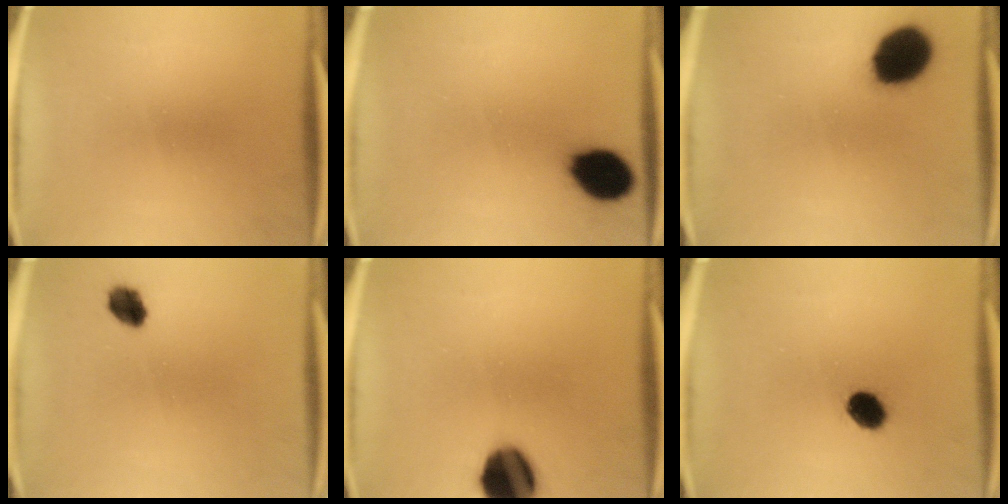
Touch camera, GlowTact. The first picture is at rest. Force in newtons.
{"total": 11.8}
{"total": 14.5}
{"total": 4.6}
{"total": 13.8}
{"total": 5.9}